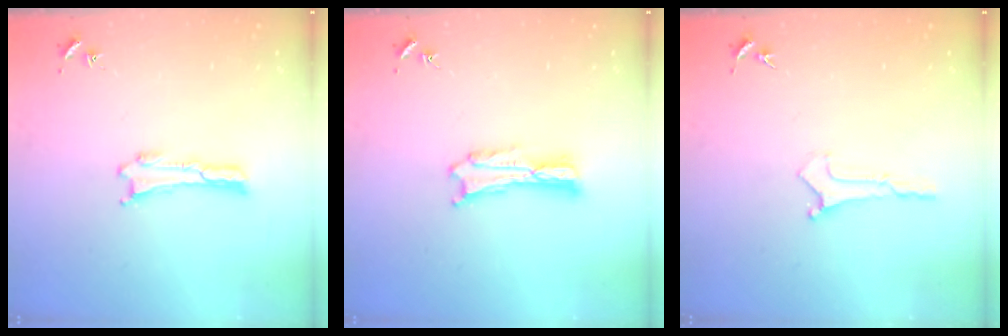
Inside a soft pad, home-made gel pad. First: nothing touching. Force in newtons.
{"total": 1.2, "press": 1.1, "slide": 0.2}
{"total": 0.0}